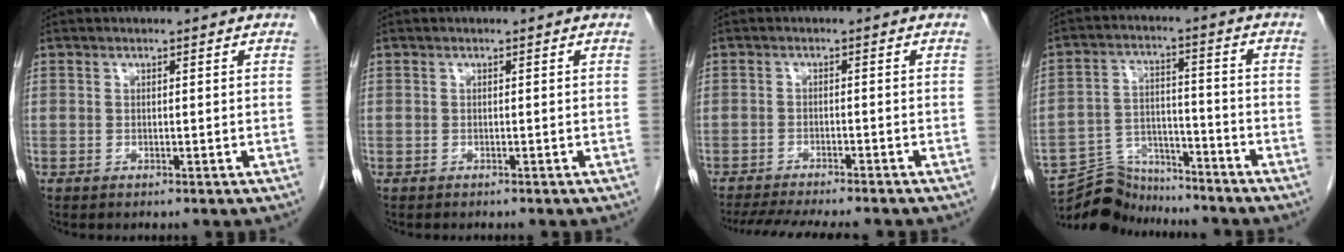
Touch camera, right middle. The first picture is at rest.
{"total": 0.9, "force": [-0.8, 0.2, 0.4], "torque": [-0.009, -0.002, -0.007]}
{"total": 12.9, "force": [-11.4, 1.8, 5.9], "torque": [-0.088, -0.015, -0.156]}
{"total": 9.4, "force": [-9.1, 2.2, -0.1], "torque": [-0.005, 0.024, -0.163]}